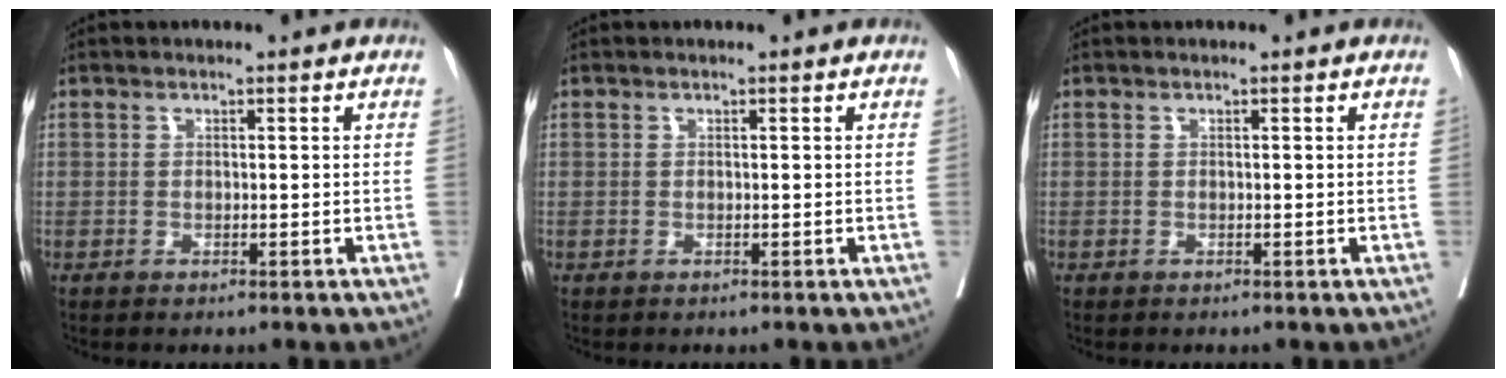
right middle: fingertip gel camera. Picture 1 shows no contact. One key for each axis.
{"total": 0.0}
{"total": 0.0}